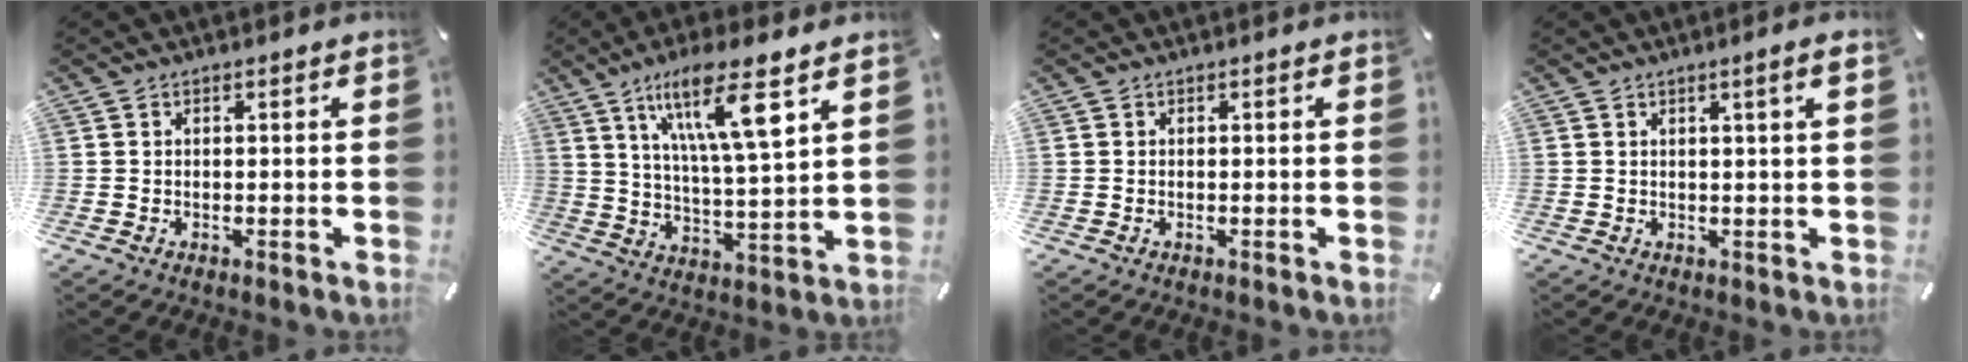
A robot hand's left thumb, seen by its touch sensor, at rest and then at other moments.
{"total": 15.5, "force": [9.4, 2.9, 11.9], "torque": [-0.219, -0.031, 0.150]}
{"total": 0.0}
{"total": 3.0, "force": [1.2, 0.1, 2.8], "torque": [-0.052, -0.001, 0.019]}